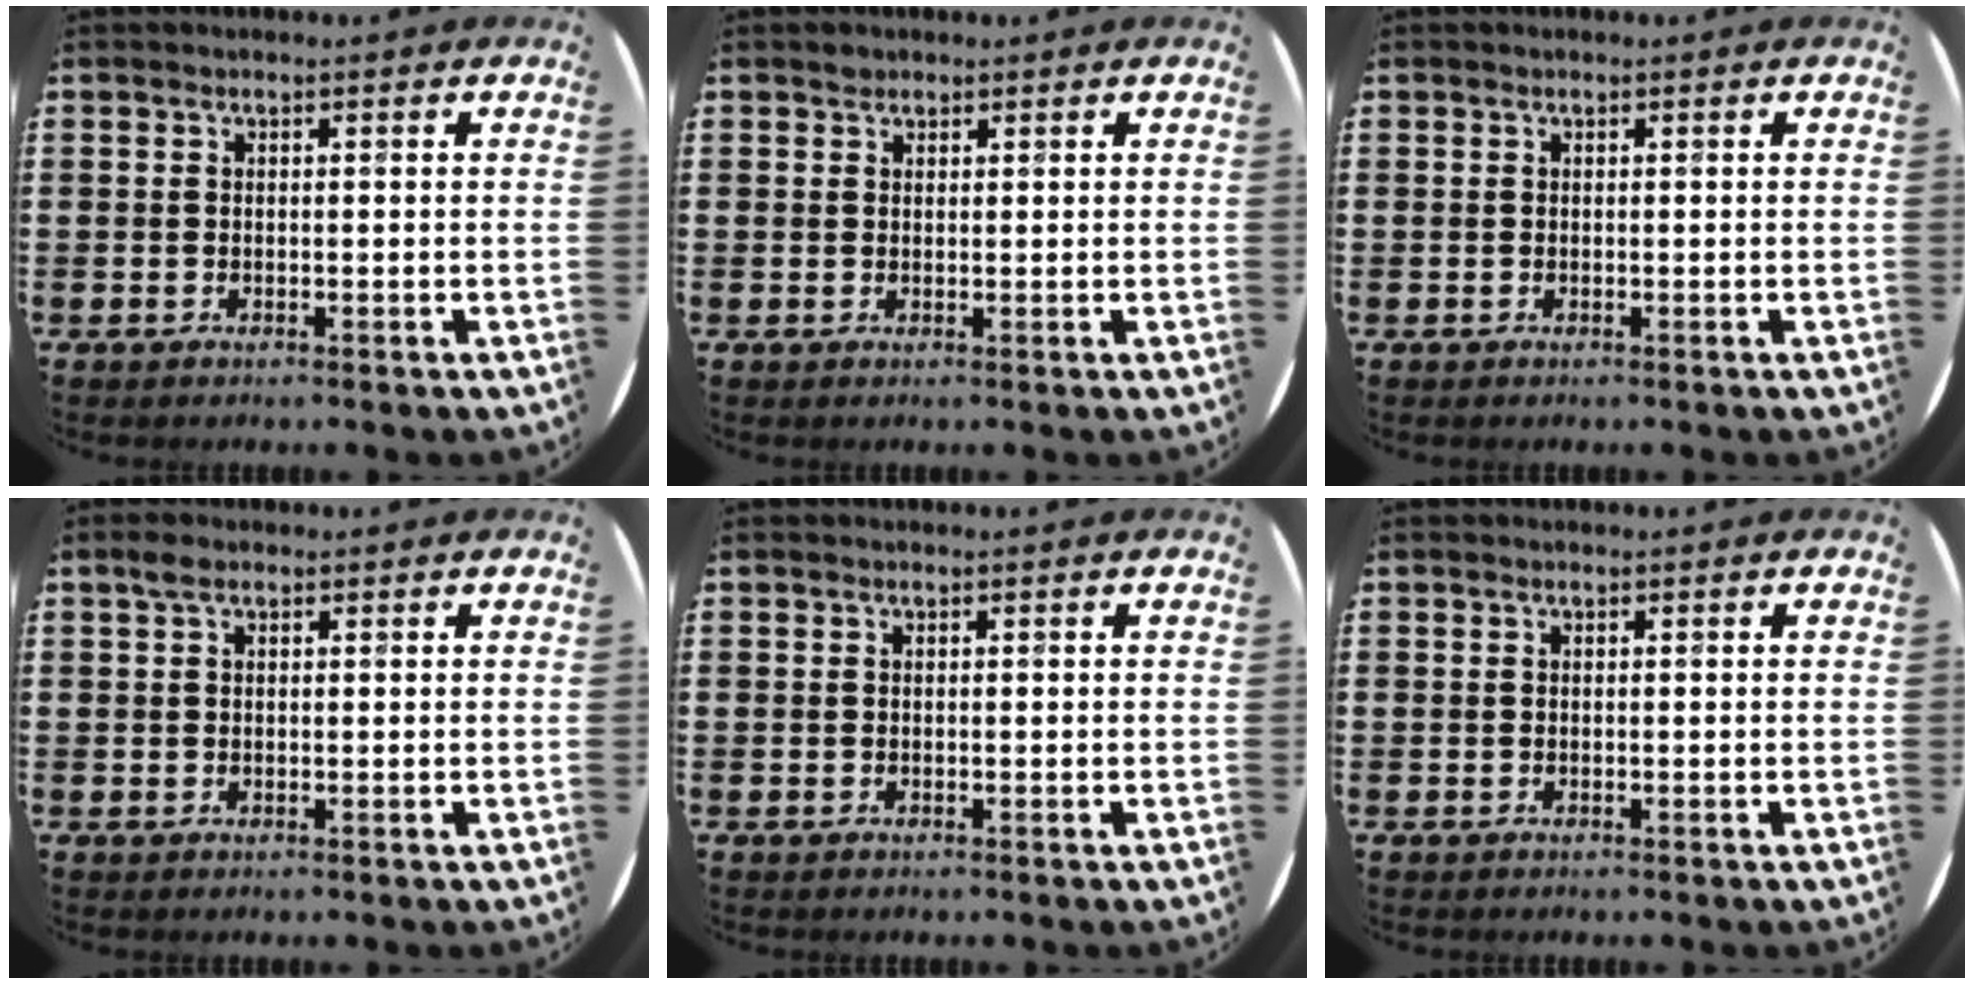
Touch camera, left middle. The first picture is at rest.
{"total": 0.8, "force": [0.7, 0.4, 0.0], "torque": [0.006, -0.002, 0.012]}
{"total": 0.0}
{"total": 1.5, "force": [0.8, 0.9, 0.9], "torque": [-0.014, 0.003, 0.012]}
{"total": 0.0}
{"total": 0.0}